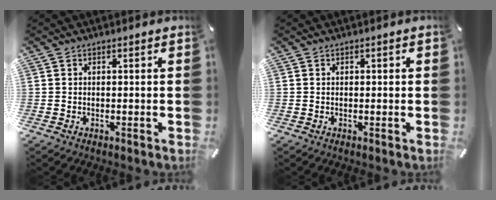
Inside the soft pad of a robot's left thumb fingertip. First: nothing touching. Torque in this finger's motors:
{"motor_torque": [-0.11, -0.33, 0.01, 0.12, -0.01]}